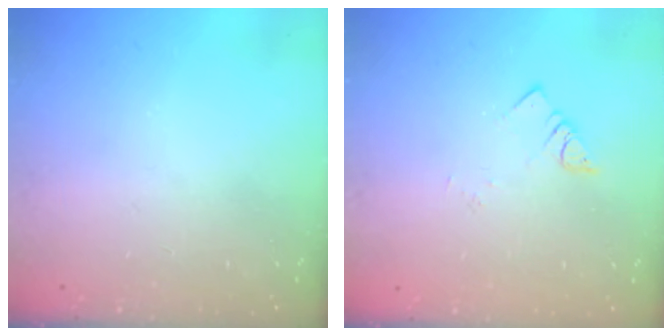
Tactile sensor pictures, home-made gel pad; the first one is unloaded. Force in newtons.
{"total": 1.9, "press": 1.9, "slide": 0.1}